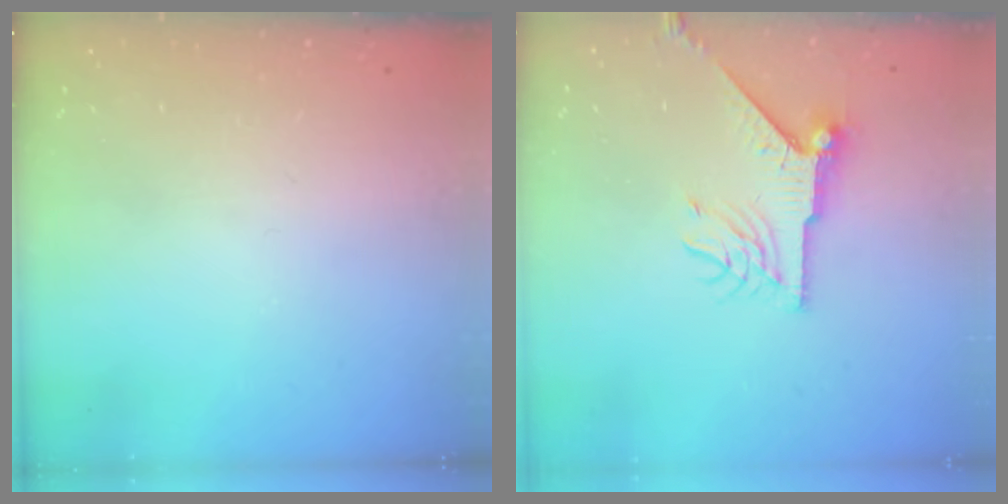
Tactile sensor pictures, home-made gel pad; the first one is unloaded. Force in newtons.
{"total": 9.2, "press": 9.2, "slide": 0.2}